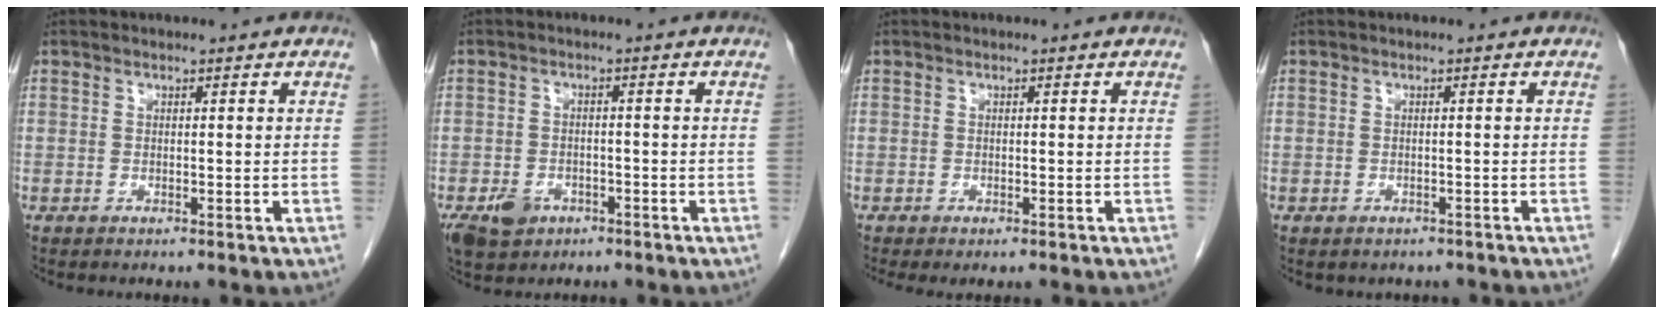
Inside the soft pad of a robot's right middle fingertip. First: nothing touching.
{"total": 5.6, "force": [-3.2, 4.0, 2.5], "torque": [-0.048, -0.002, -0.045]}
{"total": 1.6, "force": [-1.2, 0.4, 0.9], "torque": [-0.012, -0.007, -0.017]}
{"total": 2.3, "force": [-1.9, 1.3, 0.5], "torque": [-0.008, 0.002, -0.020]}